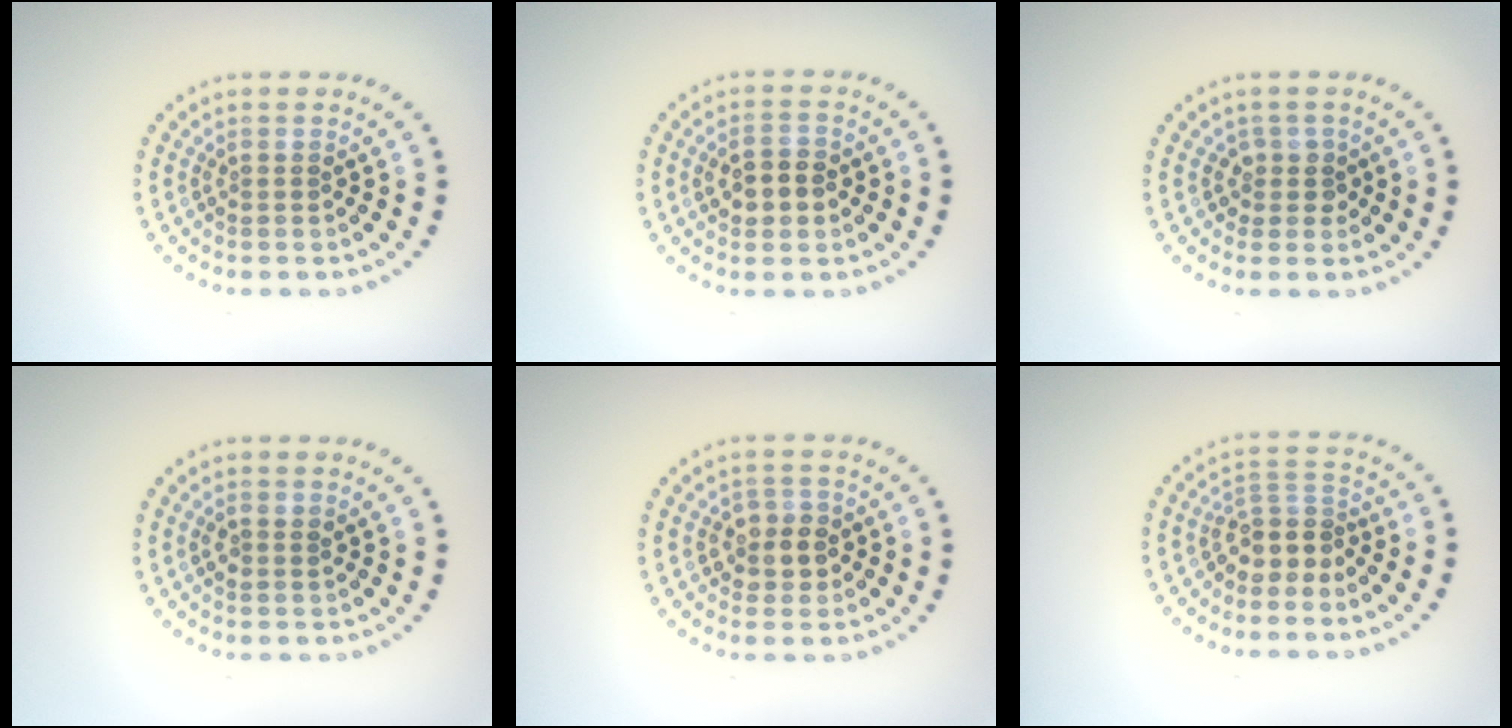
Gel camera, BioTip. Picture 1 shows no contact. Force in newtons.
{"total": 2.9, "press": 2.9, "slide": 0.2}
{"total": 1.7, "press": 1.3, "slide": 1.0}
{"total": 1.0, "press": 0.9, "slide": 0.4}
{"total": 2.6, "press": 2.4, "slide": 1.0}
{"total": 2.9, "press": 2.2, "slide": 1.9}